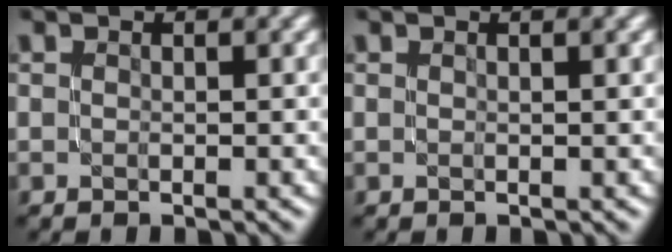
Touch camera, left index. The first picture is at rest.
{"total": 1.1, "force": [0.6, 0.4, 0.8], "torque": [-0.004, 0.001, 0.001]}